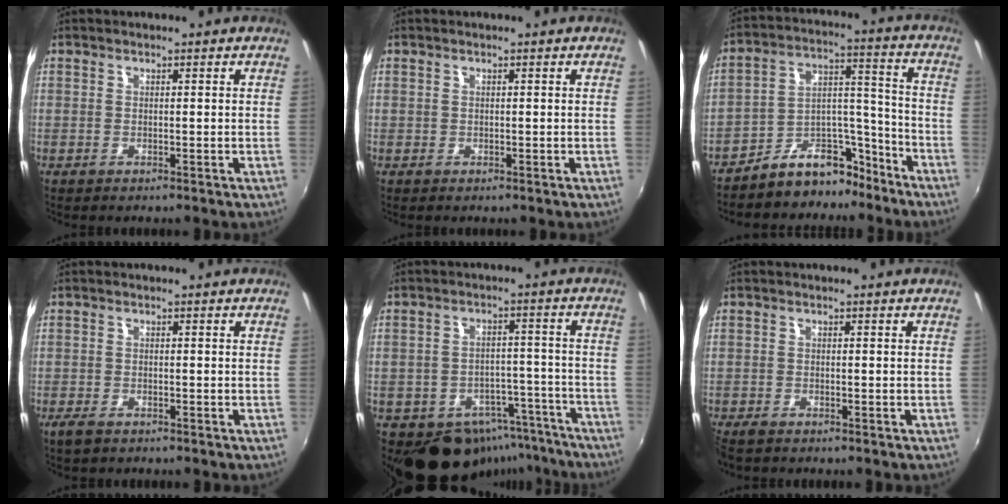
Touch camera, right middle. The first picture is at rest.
{"total": 0.8, "force": [0.1, -0.7, -0.3], "torque": [0.011, -0.005, 0.001]}
{"total": 10.6, "force": [-9.0, 4.4, 3.3], "torque": [-0.038, 0.057, -0.137]}
{"total": 2.0, "force": [-1.7, 0.1, 1.1], "torque": [-0.023, -0.011, -0.034]}
{"total": 14.0, "force": [-10.9, 7.8, 4.0], "torque": [-0.073, 0.031, -0.123]}
{"total": 2.5, "force": [-2.2, 0.8, 1.0], "torque": [-0.026, -0.013, -0.043]}